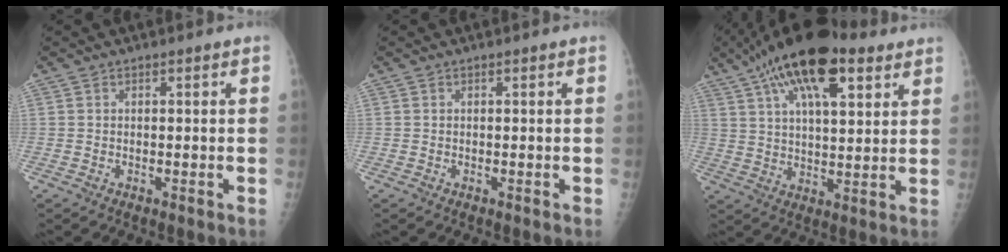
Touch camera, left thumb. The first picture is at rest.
{"total": 0.0}
{"total": 17.7, "force": [9.7, 7.0, 13.0], "torque": [-0.207, -0.007, 0.163]}